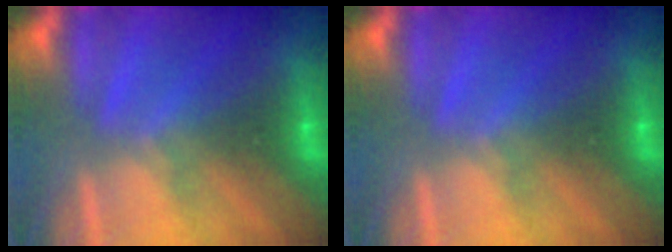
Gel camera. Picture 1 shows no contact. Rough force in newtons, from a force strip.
{"total": 0.0}